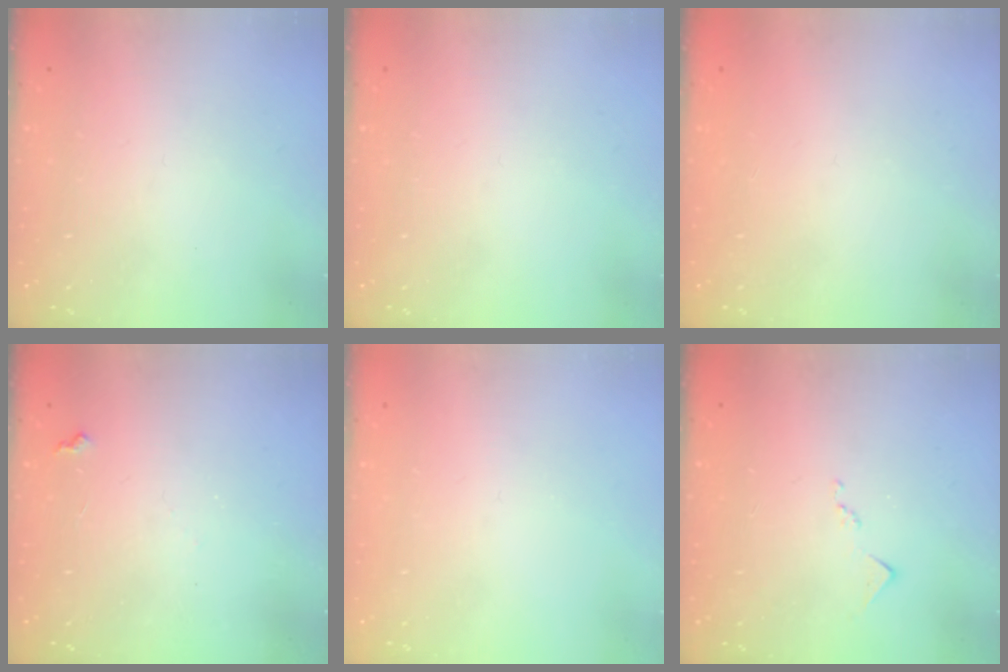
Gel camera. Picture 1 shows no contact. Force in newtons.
{"total": 0.0}
{"total": 1.1, "press": 1.0, "slide": 0.1}
{"total": 5.0, "press": 5.0, "slide": 0.7}
{"total": 0.0}
{"total": 6.6, "press": 6.6, "slide": 0.7}